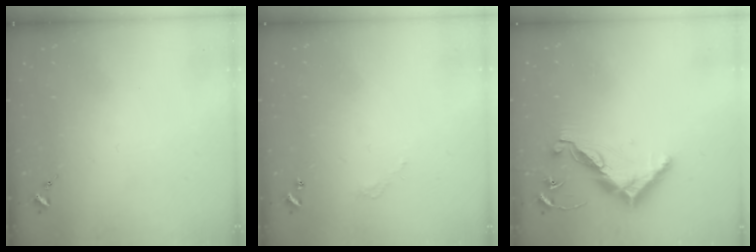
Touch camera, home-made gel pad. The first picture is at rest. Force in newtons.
{"total": 2.7, "press": 2.7, "slide": 0.2}
{"total": 11.6, "press": 11.6, "slide": 0.4}